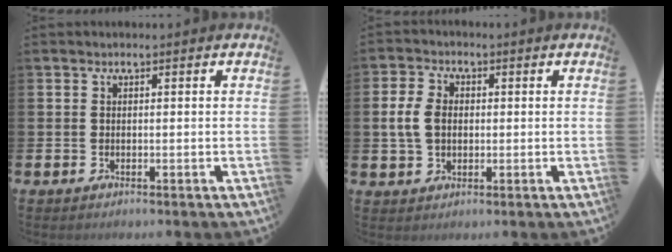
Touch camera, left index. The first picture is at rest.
{"total": 4.7, "force": [0.6, 3.4, 3.1], "torque": [-0.049, 0.009, 0.007]}